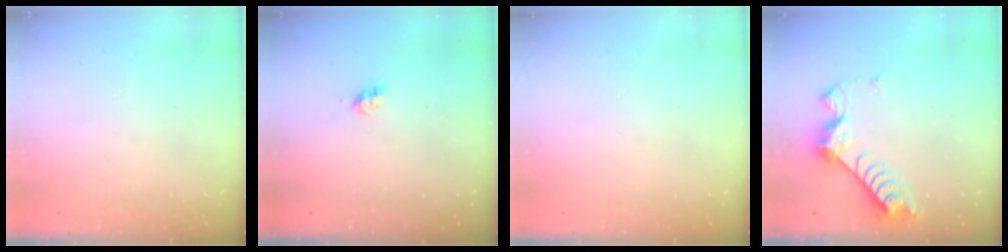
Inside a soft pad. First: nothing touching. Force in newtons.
{"total": 3.6, "press": 3.6, "slide": 0.5}
{"total": 0.0}
{"total": 8.2, "press": 8.2, "slide": 0.5}